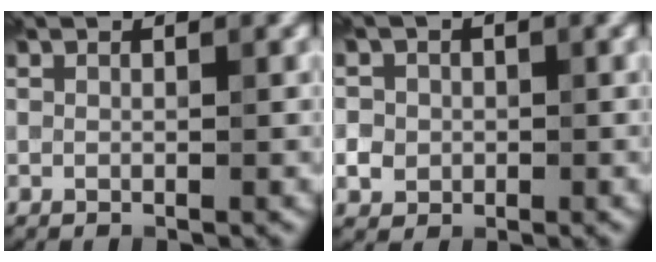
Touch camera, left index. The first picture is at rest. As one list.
[{"total": 3.1, "force": [0.1, 2.9, 0.9], "torque": [0.003, 0.011, -0.008]}]